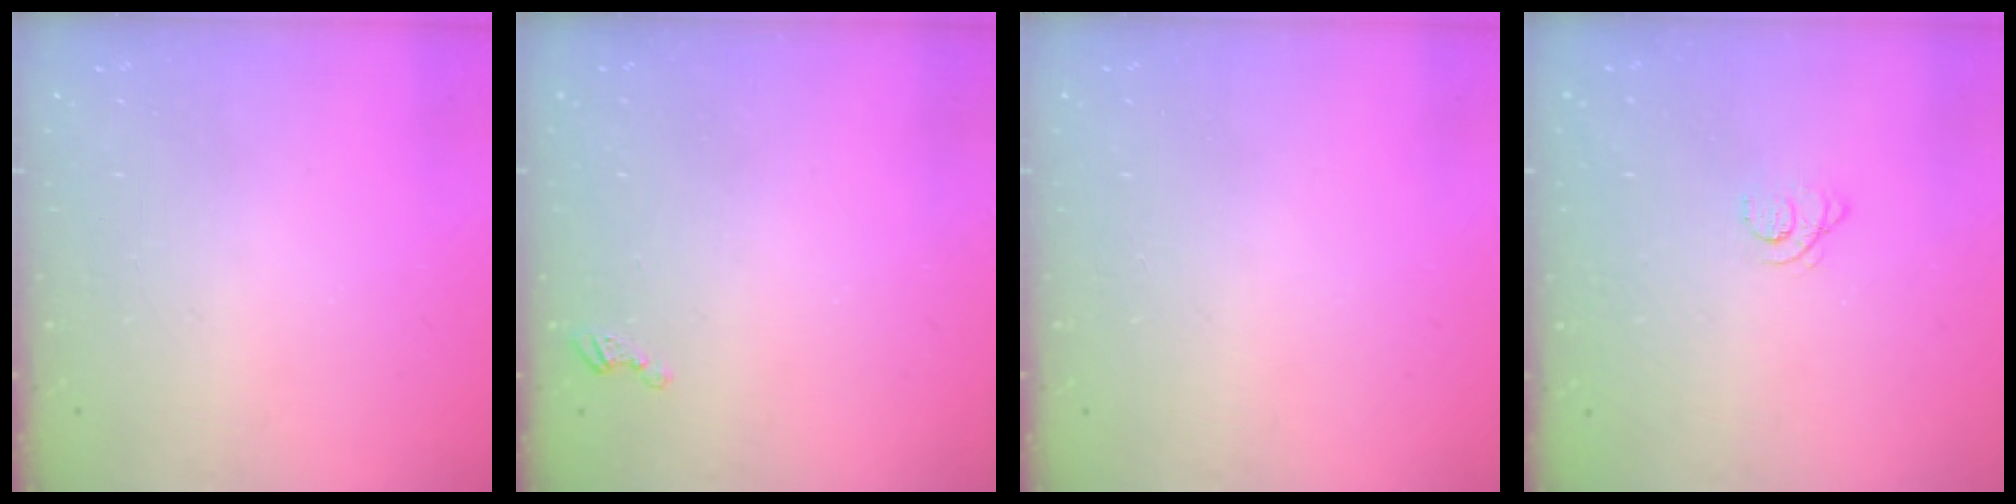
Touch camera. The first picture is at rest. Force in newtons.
{"total": 2.8, "press": 2.8, "slide": 0.4}
{"total": 0.0}
{"total": 1.1, "press": 1.1, "slide": 0.1}